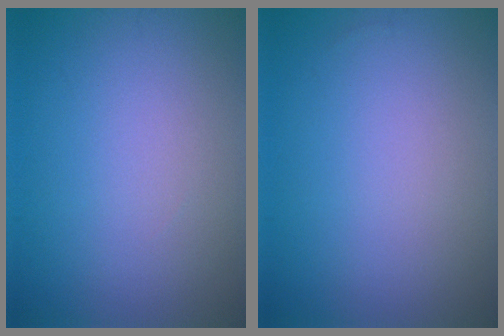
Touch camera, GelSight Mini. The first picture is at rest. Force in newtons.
{"total": 0.0}